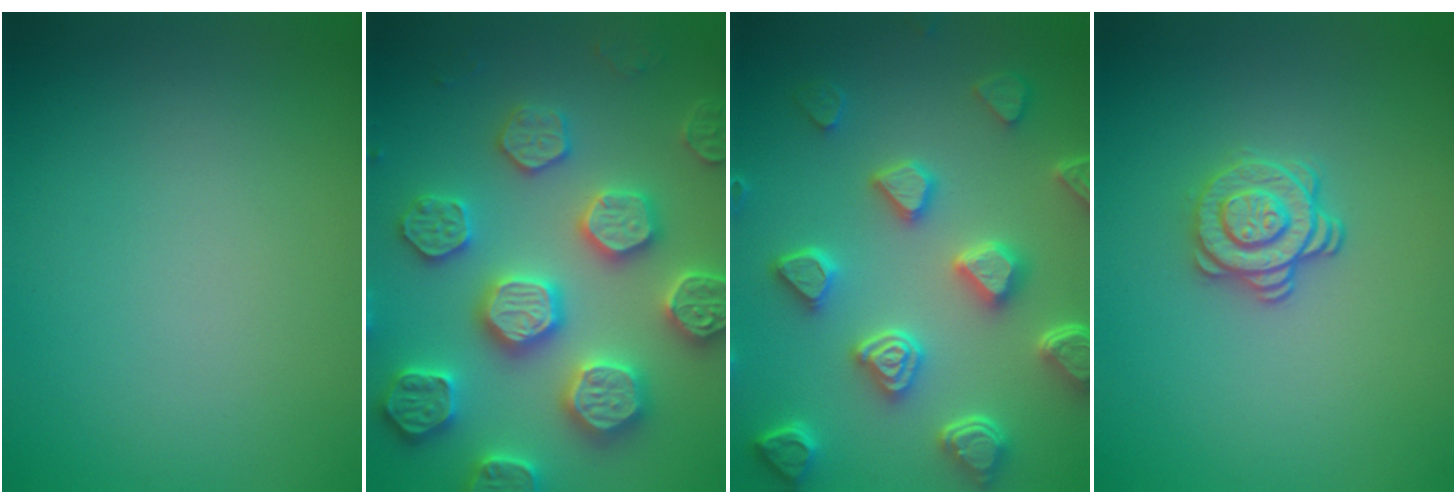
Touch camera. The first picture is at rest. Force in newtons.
{"total": 7.8, "press": 7.7, "slide": 1.7}
{"total": 6.9, "press": 5.6, "slide": 4.1}
{"total": 2.4, "press": 2.0, "slide": 1.4}